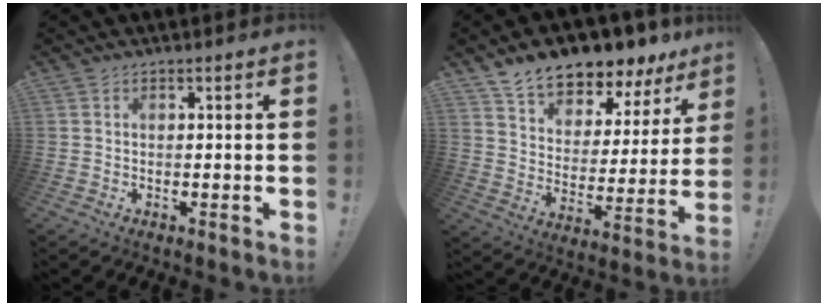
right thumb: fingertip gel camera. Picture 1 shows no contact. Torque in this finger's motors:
{"motor_torque": [0.81, 3.36, 0.29, 0.27, 0.04]}